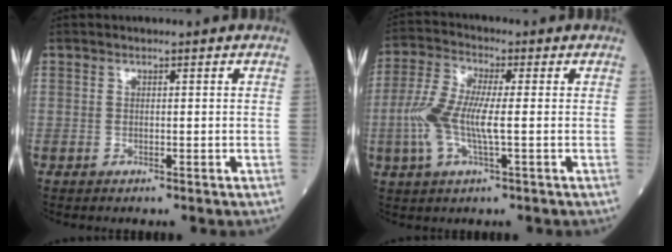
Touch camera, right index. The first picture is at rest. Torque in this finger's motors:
{"motor_torque": [0.41, -0.15, 0.19, 0.15]}